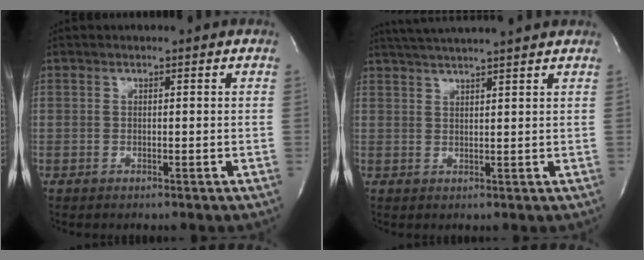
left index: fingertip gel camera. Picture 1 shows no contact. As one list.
[{"total": 10.2, "force": [9.2, -0.5, 4.4], "torque": [-0.079, 0.028, 0.130]}]